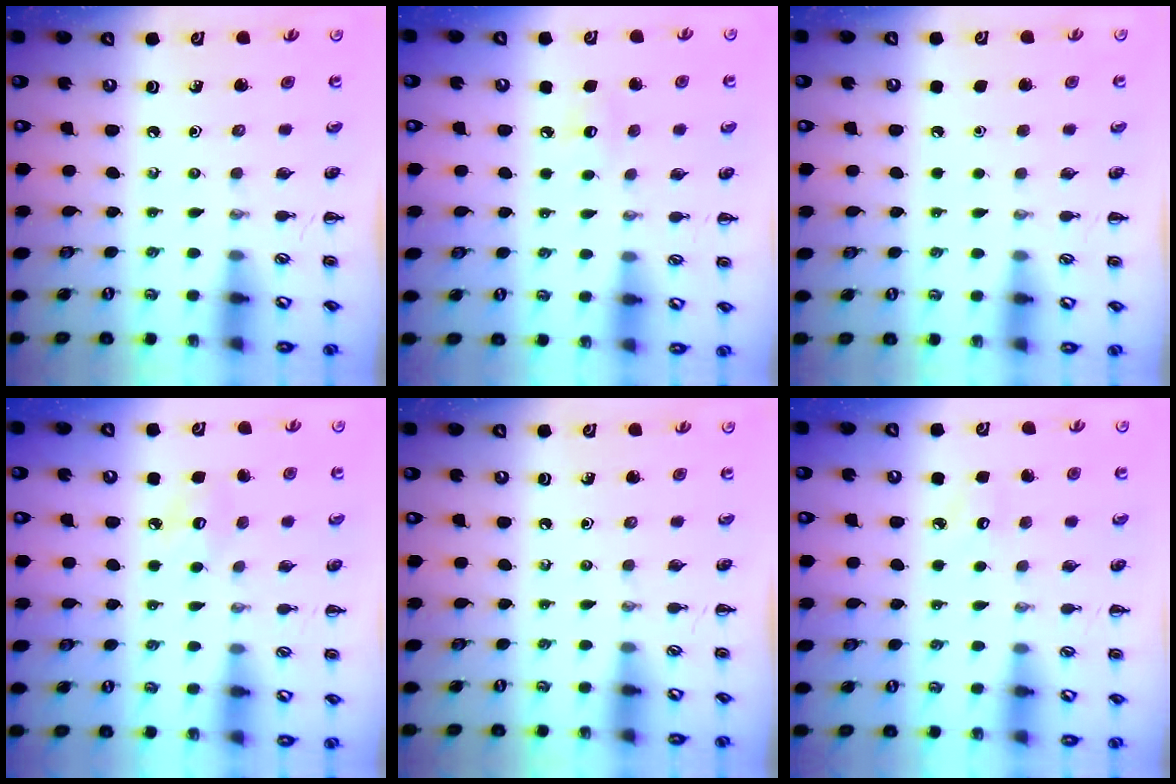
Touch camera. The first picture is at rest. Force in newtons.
{"total": 4.4, "press": 4.2, "slide": 1.1}
{"total": 1.6, "press": 1.6, "slide": 0.1}
{"total": 7.3, "press": 7.1, "slide": 1.7}
{"total": 0.0}
{"total": 5.1, "press": 4.9, "slide": 1.5}